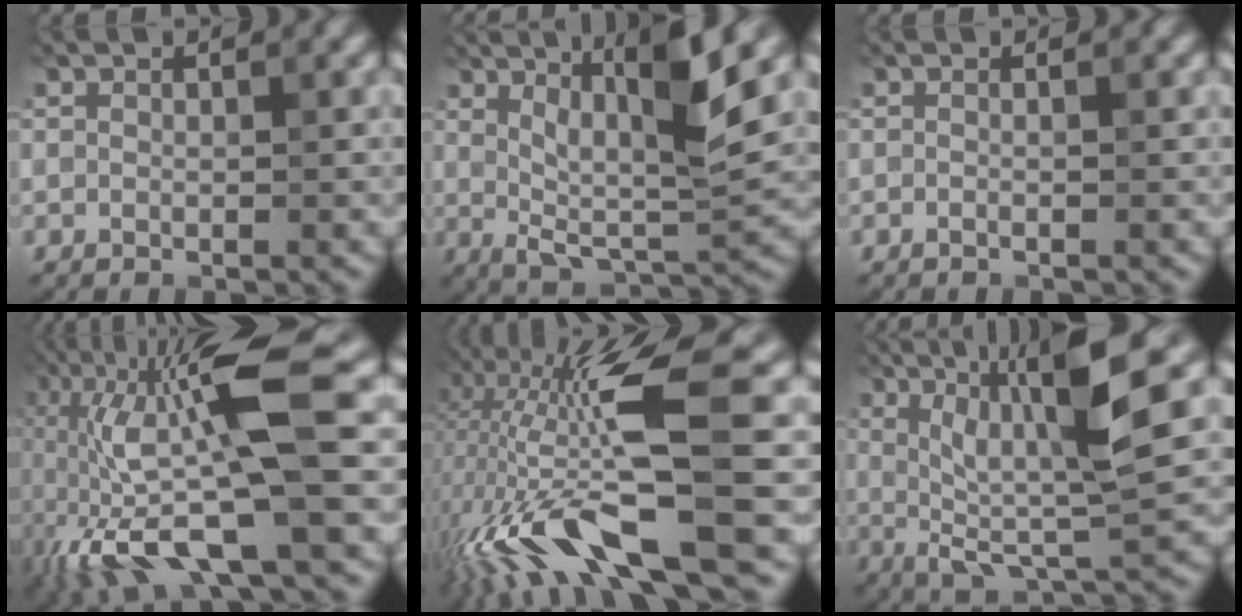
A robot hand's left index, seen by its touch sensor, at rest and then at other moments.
{"total": 8.5, "force": [2.9, 1.9, 7.8], "torque": [-0.130, -0.002, 0.058]}
{"total": 0.5, "force": [-0.2, 0.0, 0.5], "torque": [-0.006, -0.001, -0.011]}
{"total": 12.2, "force": [-2.6, 2.8, 11.6], "torque": [-0.229, 0.008, -0.050]}
{"total": 13.0, "force": [-3.8, 2.5, 12.1], "torque": [-0.229, 0.006, -0.064]}
{"total": 9.8, "force": [1.9, 2.0, 9.3], "torque": [-0.149, 0.002, 0.035]}